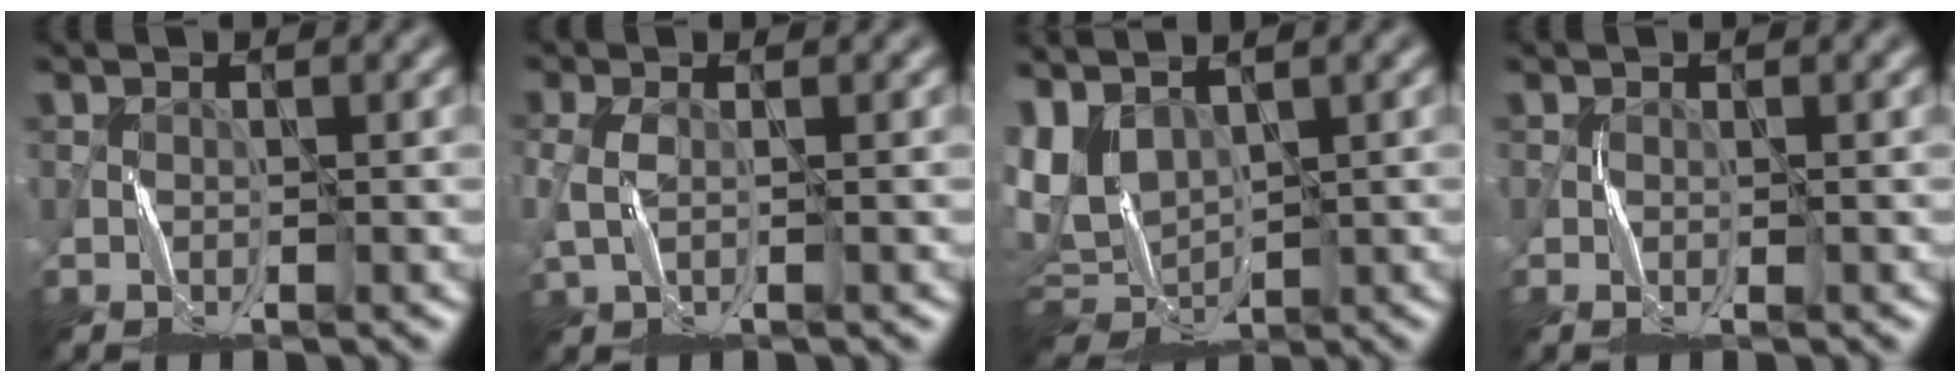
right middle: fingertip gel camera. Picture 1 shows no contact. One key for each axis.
{"total": 1.7, "fx": 0.0, "fy": 0.7, "fz": 1.6, "tx": -0.050, "ty": 0.000, "tz": -0.001}
{"total": 4.9, "fx": 1.6, "fy": 3.1, "fz": 3.4, "tx": -0.086, "ty": -0.001, "tz": 0.032}
{"total": 0.7, "fx": -0.2, "fy": 0.1, "fz": 0.6, "tx": -0.016, "ty": 0.000, "tz": -0.005}